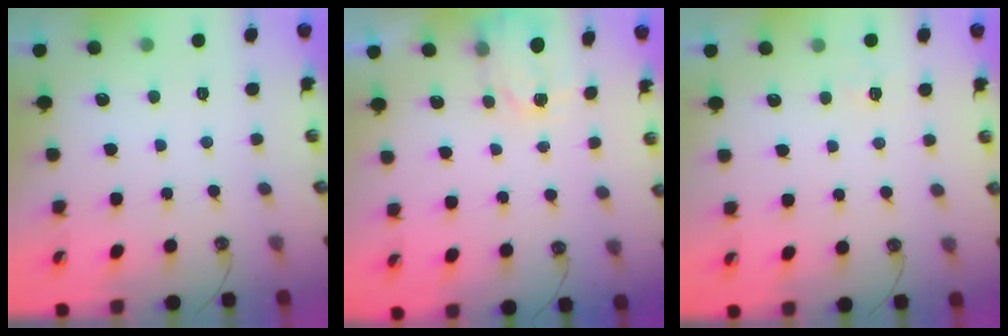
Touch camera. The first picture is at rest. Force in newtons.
{"total": 2.4, "press": 2.4, "slide": 0.5}
{"total": 2.8, "press": 2.8, "slide": 0.4}